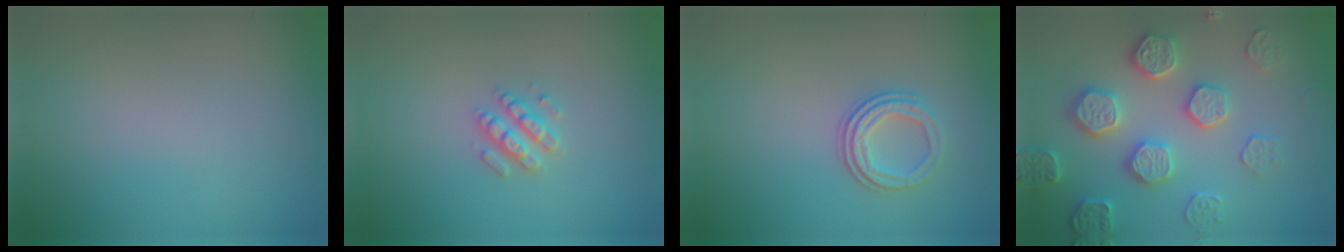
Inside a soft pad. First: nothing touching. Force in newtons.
{"total": 2.5, "press": 2.4, "slide": 0.5}
{"total": 2.7, "press": 2.3, "slide": 1.4}
{"total": 4.8, "press": 4.7, "slide": 1.0}